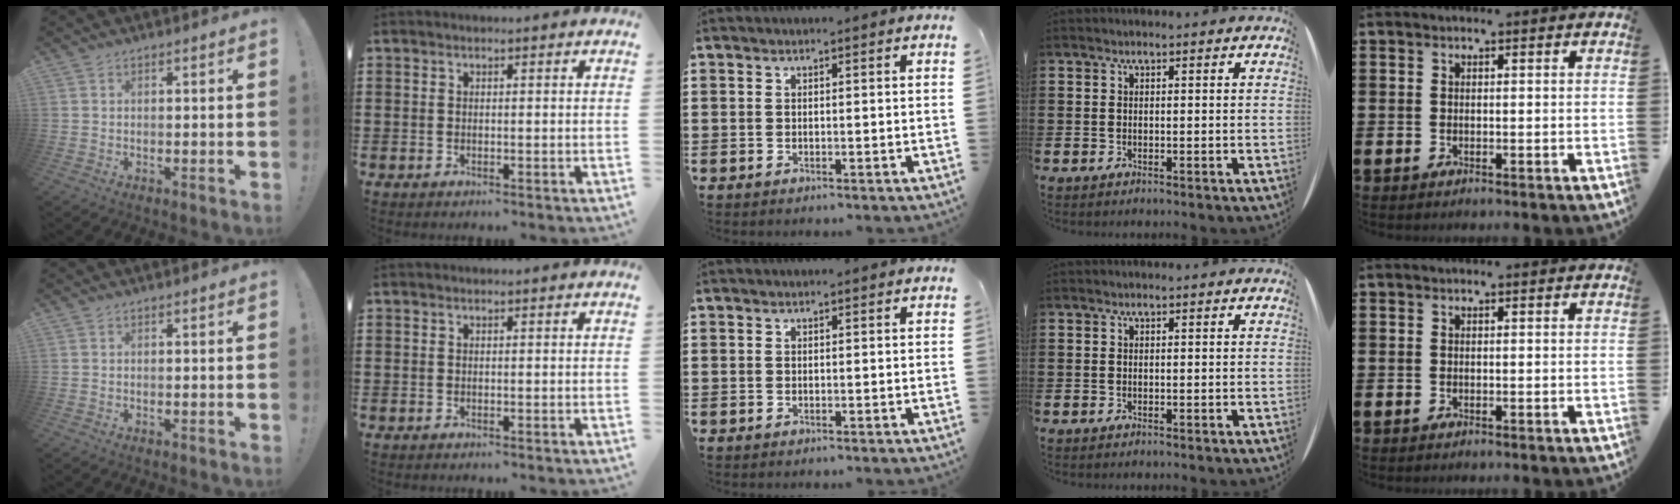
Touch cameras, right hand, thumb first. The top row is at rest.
{}